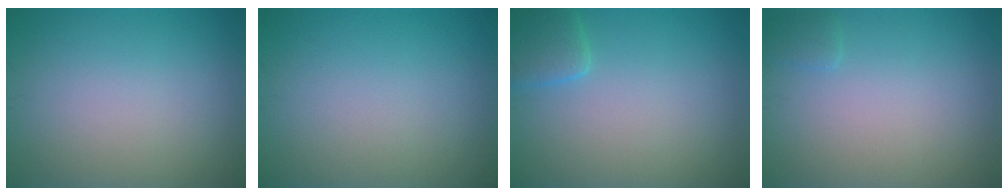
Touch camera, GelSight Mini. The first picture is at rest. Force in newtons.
{"total": 0.0}
{"total": 2.4, "press": 2.4, "slide": 0.1}
{"total": 0.7, "press": 0.7, "slide": 0.1}